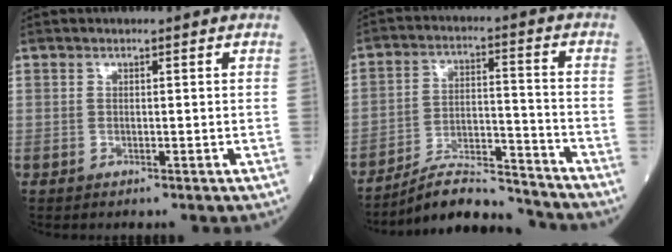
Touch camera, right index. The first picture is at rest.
{"total": 10.6, "force": [-10.3, 0.9, 2.3], "torque": [-0.038, 0.022, -0.179]}